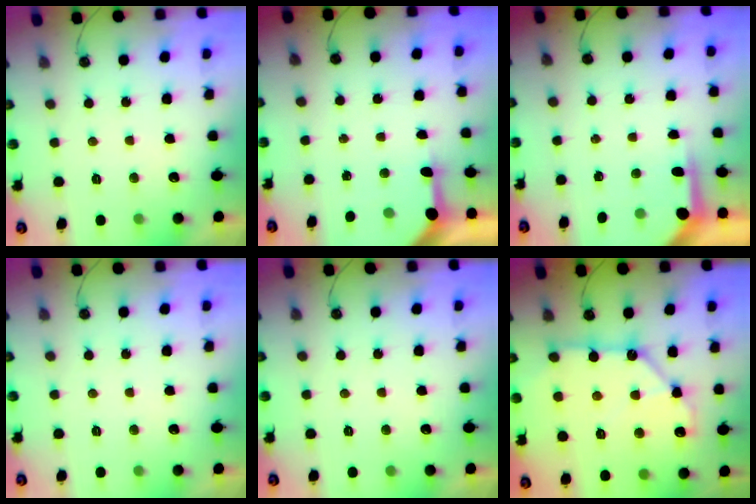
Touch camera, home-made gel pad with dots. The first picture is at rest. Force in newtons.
{"total": 3.3, "press": 3.3, "slide": 0.3}
{"total": 3.7, "press": 3.7, "slide": 0.4}
{"total": 0.0}
{"total": 0.0}
{"total": 13.4, "press": 13.3, "slide": 1.5}